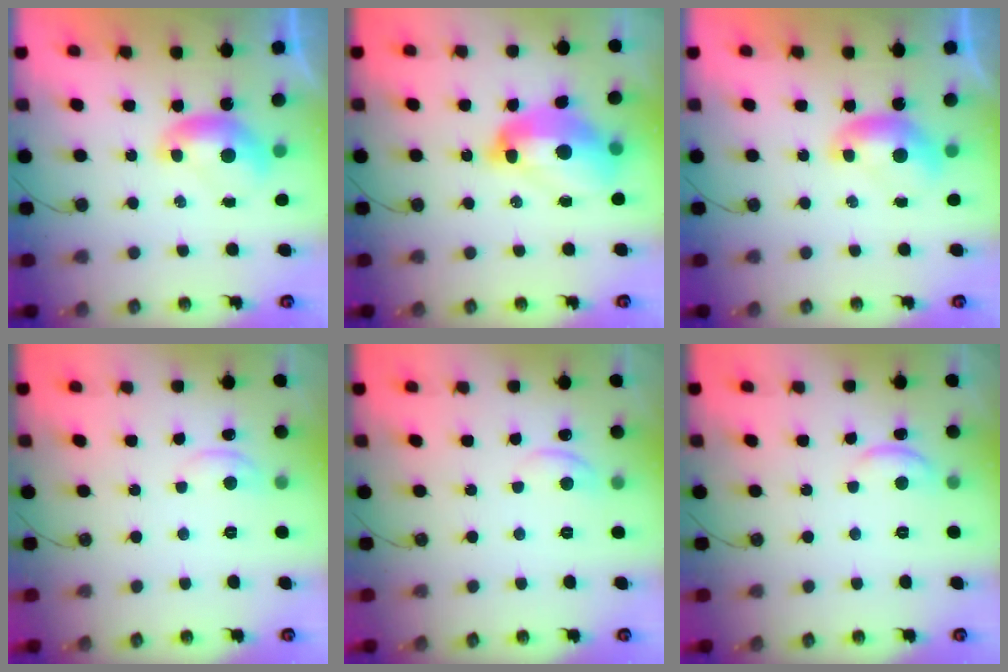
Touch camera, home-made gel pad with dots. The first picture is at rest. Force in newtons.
{"total": 10.4, "press": 10.3, "slide": 1.3}
{"total": 0.0}
{"total": 0.9, "press": 0.8, "slide": 0.4}
{"total": 2.6, "press": 2.6, "slide": 0.5}
{"total": 2.2, "press": 2.1, "slide": 0.5}